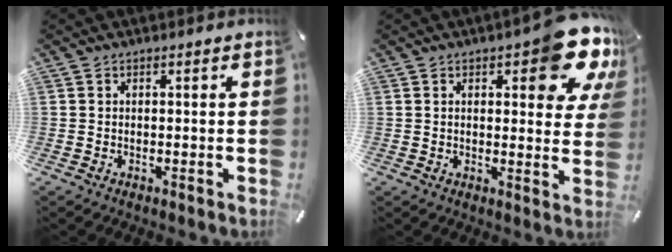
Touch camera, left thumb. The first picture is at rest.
{"total": 13.9, "force": [7.8, 5.0, 10.4], "torque": [-0.128, -0.054, 0.129]}